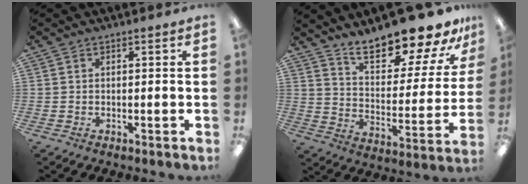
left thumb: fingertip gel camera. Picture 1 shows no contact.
{"total": 18.4, "force": [16.4, 4.0, 7.3], "torque": [-0.123, -0.121, 0.280]}